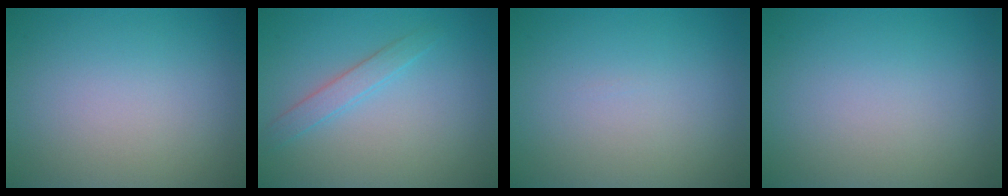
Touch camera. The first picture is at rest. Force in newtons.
{"total": 1.7, "press": 1.7, "slide": 0.1}
{"total": 0.0}
{"total": 0.0}